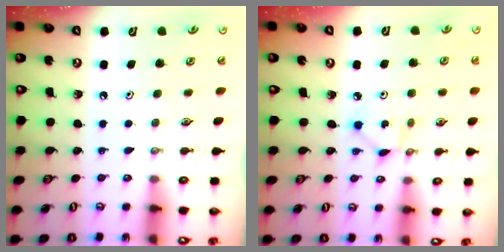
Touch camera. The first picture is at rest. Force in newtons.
{"total": 1.9, "press": 1.9, "slide": 0.2}